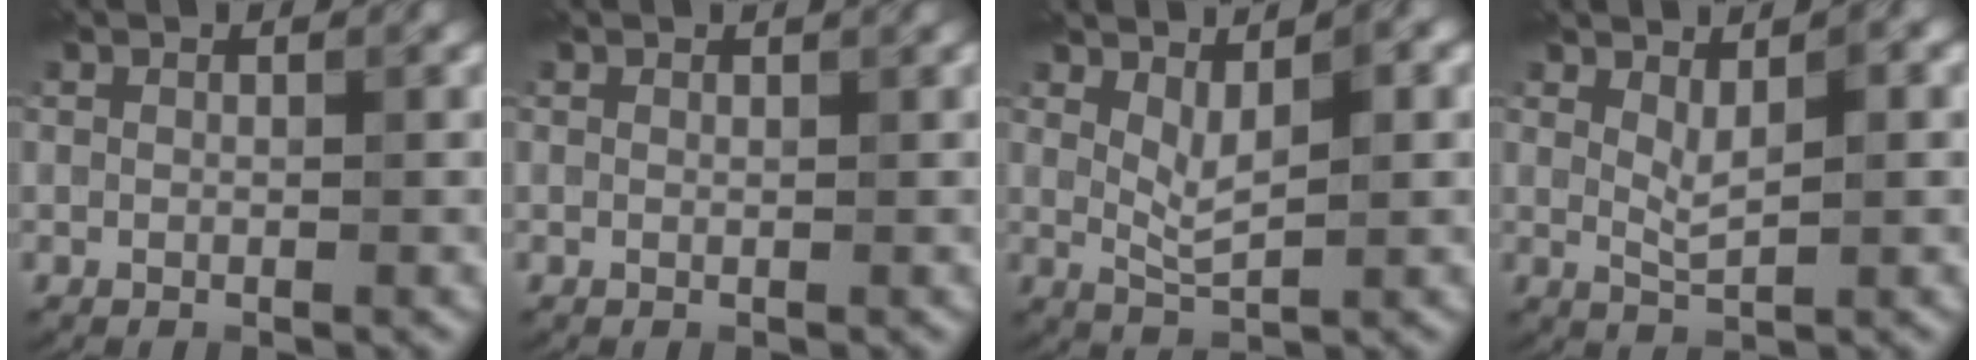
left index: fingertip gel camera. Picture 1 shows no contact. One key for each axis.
{"total": 0.6, "fx": 0.5, "fy": 0.1, "fz": 0.2, "tx": -0.002, "ty": -0.003, "tz": 0.005}
{"total": 2.7, "fx": 0.8, "fy": 0.9, "fz": 2.4, "tx": -0.053, "ty": -0.003, "tz": 0.024}
{"total": 2.1, "fx": 0.6, "fy": 0.6, "fz": 1.9, "tx": -0.039, "ty": -0.002, "tz": 0.019}